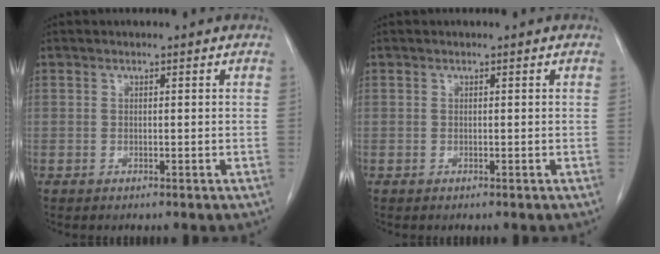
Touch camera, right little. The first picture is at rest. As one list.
[{"total": 0.0}]